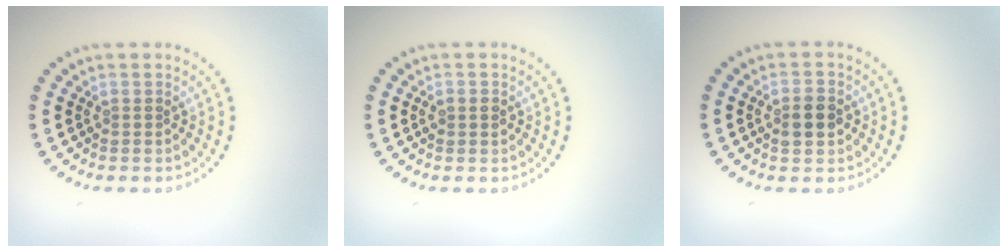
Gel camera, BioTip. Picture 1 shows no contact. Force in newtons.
{"total": 1.3, "press": 1.3, "slide": 0.1}
{"total": 3.0, "press": 3.0, "slide": 0.1}